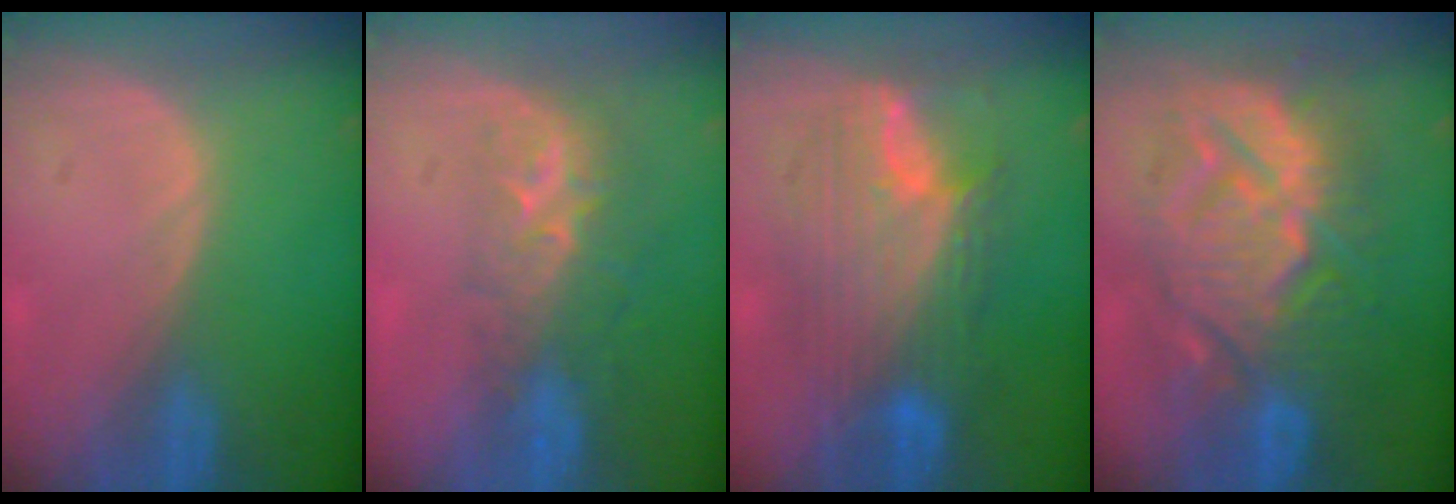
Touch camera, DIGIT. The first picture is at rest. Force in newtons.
{"total": 8.8, "press": 7.2, "slide": 5.1}
{"total": 10.5, "press": 10.4, "slide": 0.7}
{"total": 13.7, "press": 13.7, "slide": 1.3}